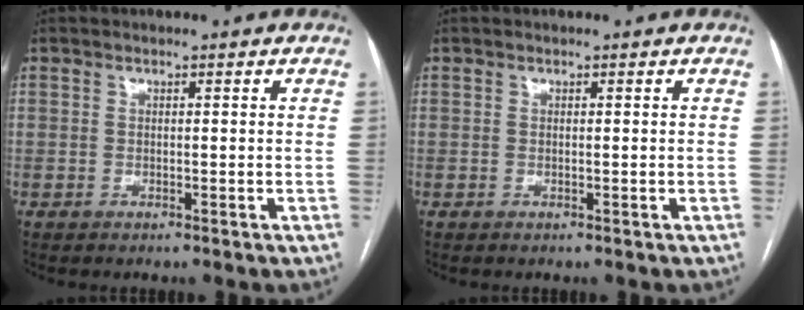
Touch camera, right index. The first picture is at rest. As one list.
[{"total": 0.0}]